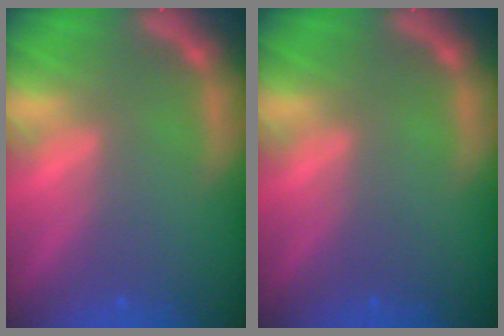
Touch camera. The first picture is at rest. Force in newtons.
{"total": 0.0}